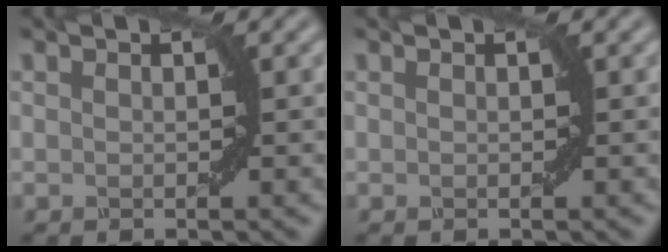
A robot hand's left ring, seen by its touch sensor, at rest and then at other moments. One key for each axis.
{"total": 0.0}